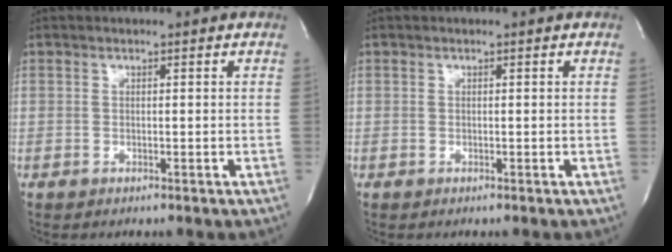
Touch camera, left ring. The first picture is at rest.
{"total": 0.0}